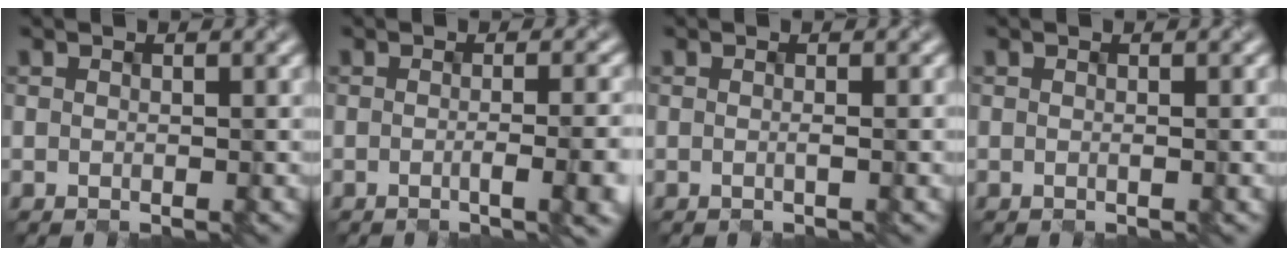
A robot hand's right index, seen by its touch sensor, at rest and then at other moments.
{"total": 5.7, "force": [-1.3, 1.9, 5.3], "torque": [-0.052, -0.004, -0.012]}
{"total": 1.1, "force": [-0.2, 0.3, 1.0], "torque": [-0.018, 0.000, -0.008]}
{"total": 0.7, "force": [-0.1, 0.2, 0.6], "torque": [-0.011, 0.001, -0.004]}